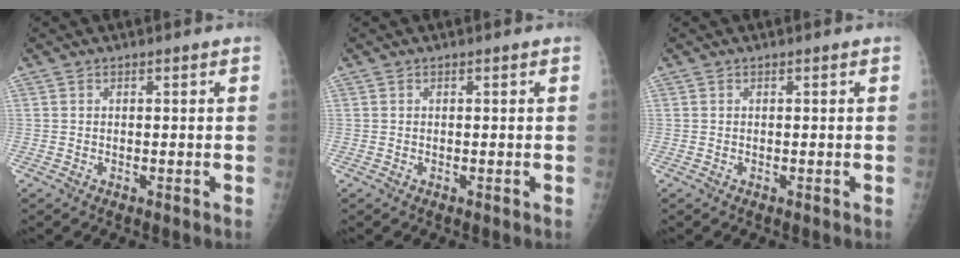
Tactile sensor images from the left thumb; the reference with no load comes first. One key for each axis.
{"total": 0.0}
{"total": 0.0}